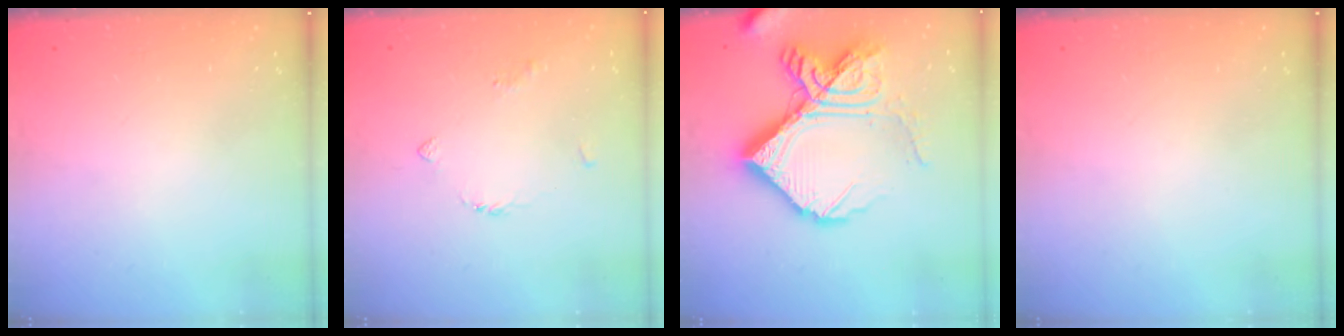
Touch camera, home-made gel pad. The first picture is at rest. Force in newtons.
{"total": 3.2, "press": 3.2, "slide": 0.5}
{"total": 23.8, "press": 23.6, "slide": 2.8}
{"total": 0.0}